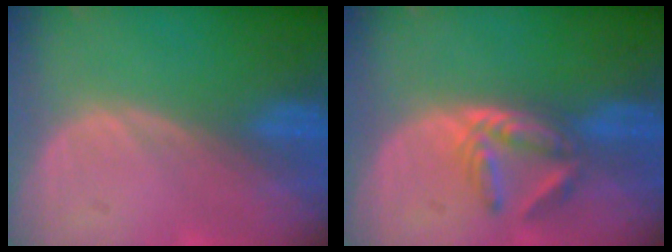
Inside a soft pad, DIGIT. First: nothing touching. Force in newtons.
{"total": 5.9, "press": 4.9, "slide": 3.2}